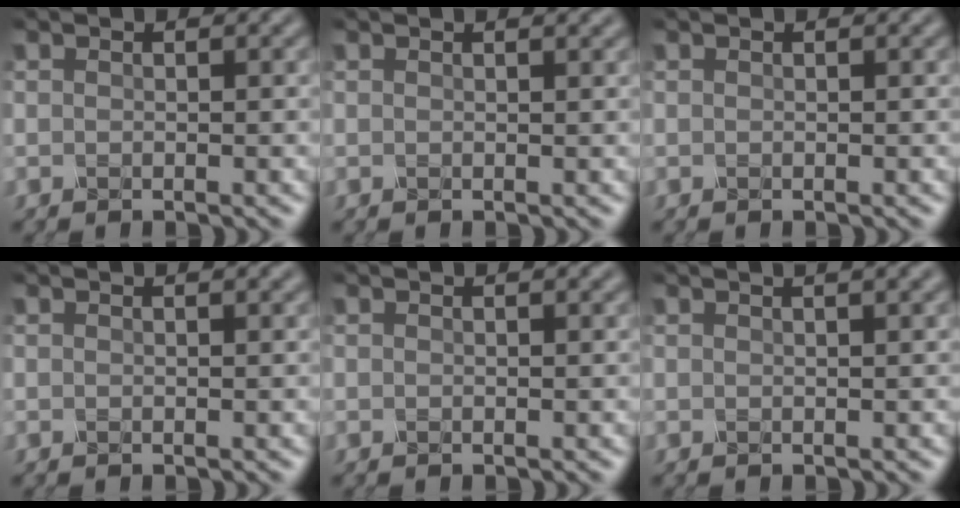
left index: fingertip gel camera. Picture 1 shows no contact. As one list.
[{"total": 1.2, "force": [1.0, 0.3, 0.6], "torque": [-0.009, 0.000, 0.009]}, {"total": 0.0}, {"total": 1.0, "force": [0.8, 0.2, 0.5], "torque": [-0.009, 0.000, 0.008]}, {"total": 0.8, "force": [0.7, 0.1, 0.3], "torque": [-0.008, 0.000, 0.006]}, {"total": 3.5, "force": [2.1, 1.4, 2.5], "torque": [-0.011, 0.017, -0.003]}]